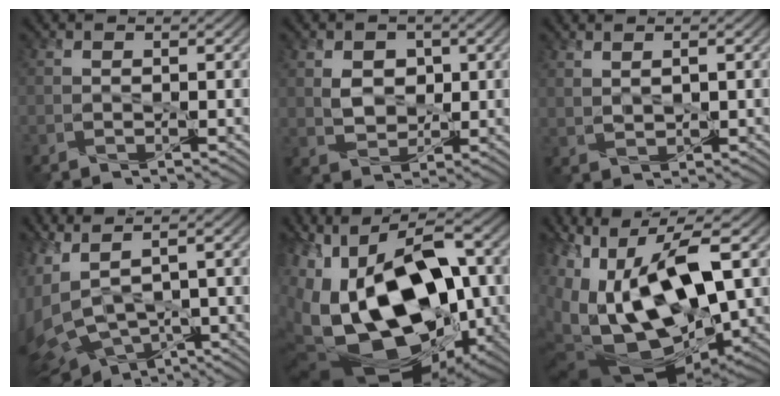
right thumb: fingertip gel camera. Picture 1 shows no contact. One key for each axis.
{"total": 4.2, "fx": 1.0, "fy": 3.2, "fz": 2.5, "tx": -0.069, "ty": -0.002, "tz": 0.014}
{"total": 2.0, "fx": 1.2, "fy": 0.9, "fz": 1.3, "tx": -0.037, "ty": -0.001, "tz": 0.032}
{"total": 11.3, "fx": -1.3, "fy": 6.6, "fz": 9.0, "tx": -0.252, "ty": -0.033, "tz": 0.002}
{"total": 22.2, "fx": -4.3, "fy": 12.7, "fz": 17.6, "tx": -0.330, "ty": -0.002, "tz": -0.066}
{"total": 18.9, "fx": -0.9, "fy": 8.7, "fz": 16.8, "tx": -0.319, "ty": -0.004, "tz": -0.009}